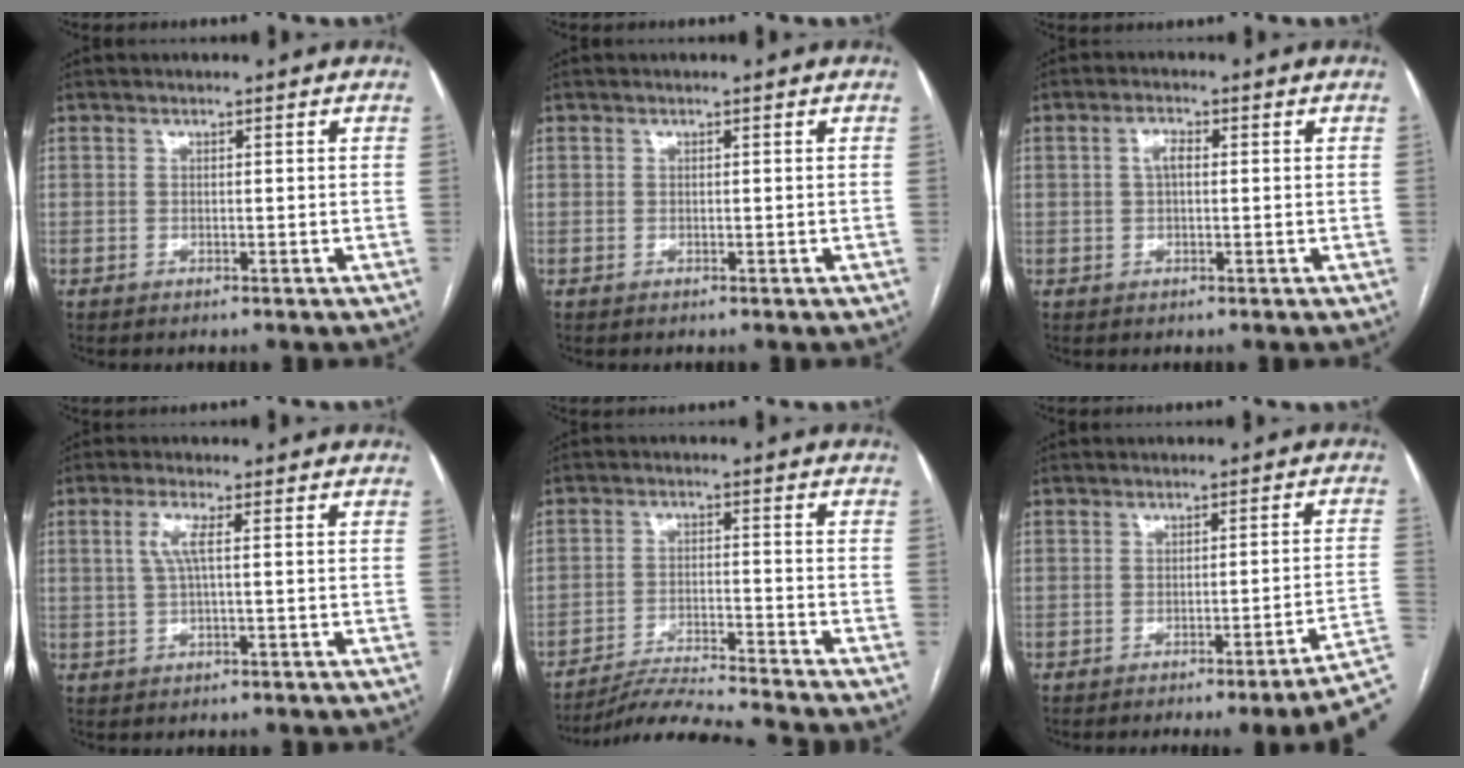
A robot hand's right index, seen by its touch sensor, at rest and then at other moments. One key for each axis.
{"total": 0.0}
{"total": 2.4, "fx": 0.4, "fy": 1.1, "fz": 2.1, "tx": -0.041, "ty": 0.009, "tz": 0.007}
{"total": 3.1, "fx": 0.6, "fy": 0.2, "fz": 3.0, "tx": -0.068, "ty": 0.008, "tz": 0.014}
{"total": 10.3, "fx": -9.8, "fy": -2.4, "fz": 2.3, "tx": -0.027, "ty": -0.014, "tz": -0.173}
{"total": 9.5, "fx": -5.1, "fy": -1.1, "fz": 7.9, "tx": -0.081, "ty": 0.006, "tz": -0.069}